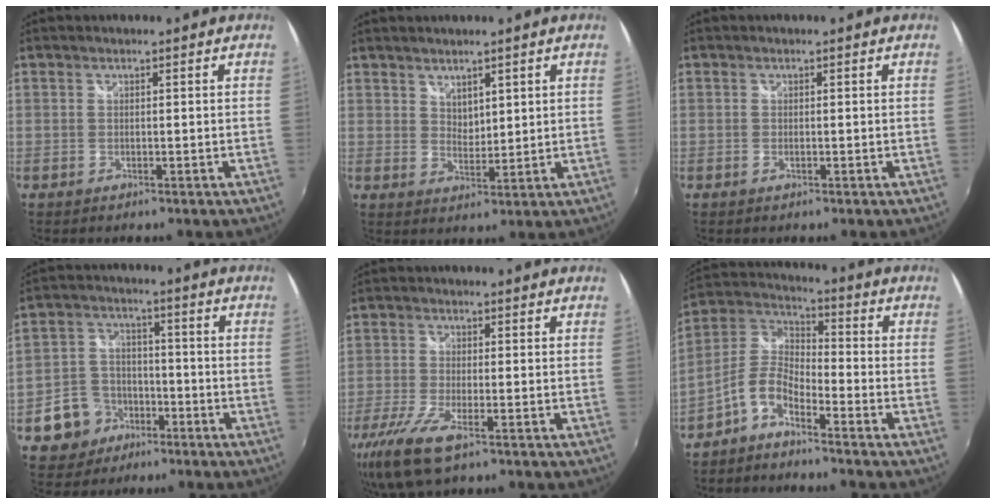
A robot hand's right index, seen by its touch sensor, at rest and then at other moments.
{"total": 3.4, "force": [2.5, 1.8, 1.4], "torque": [-0.014, -0.001, 0.047]}
{"total": 0.5, "force": [-0.2, 0.2, 0.4], "torque": [-0.008, -0.001, -0.004]}
{"total": 8.3, "force": [-4.7, 6.5, 2.5], "torque": [-0.068, 0.027, -0.079]}
{"total": 10.6, "force": [-6.7, 2.8, 7.7], "torque": [-0.177, -0.037, -0.130]}
{"total": 7.2, "force": [-4.6, 2.7, 4.7], "torque": [-0.114, 0.020, -0.099]}